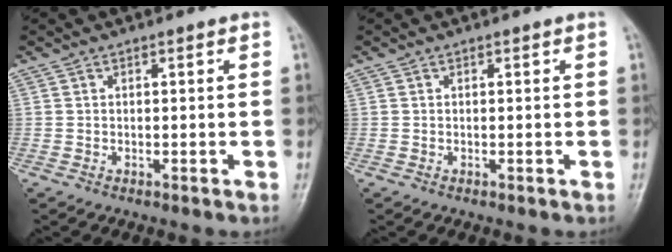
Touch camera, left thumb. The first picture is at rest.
{"total": 0.0}